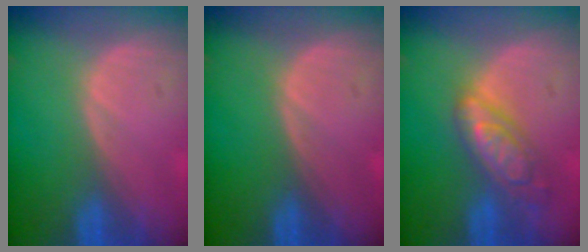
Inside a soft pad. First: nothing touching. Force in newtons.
{"total": 0.0}
{"total": 6.3, "press": 6.3, "slide": 0.4}